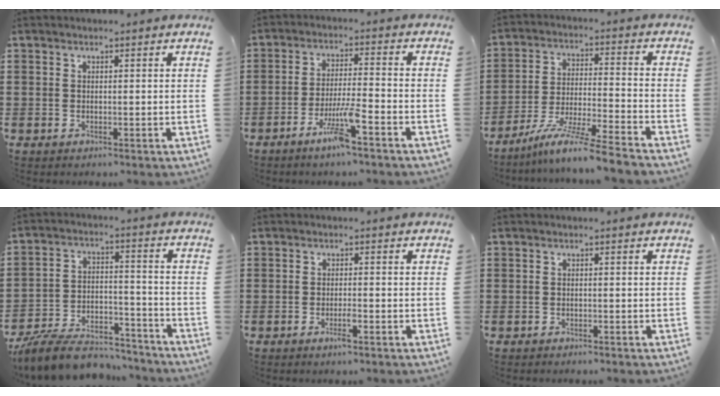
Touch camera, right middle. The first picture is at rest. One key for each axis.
{"total": 6.7, "fx": -4.4, "fy": 0.2, "fz": 5.1, "tx": -0.116, "ty": -0.013, "tz": -0.084}
{"total": 9.2, "fx": -7.9, "fy": -0.5, "fz": 4.7, "tx": -0.094, "ty": -0.006, "tz": -0.155}
{"total": 9.9, "fx": -9.0, "fy": 2.2, "fz": 3.5, "tx": -0.062, "ty": 0.028, "tz": -0.172}
{"total": 2.1, "fx": -1.3, "fy": 0.3, "fz": 1.6, "tx": -0.028, "ty": -0.002, "tz": -0.023}
{"total": 0.8, "fx": -0.7, "fy": 0.3, "fz": 0.0, "tx": -0.002, "ty": 0.002, "tz": -0.017}